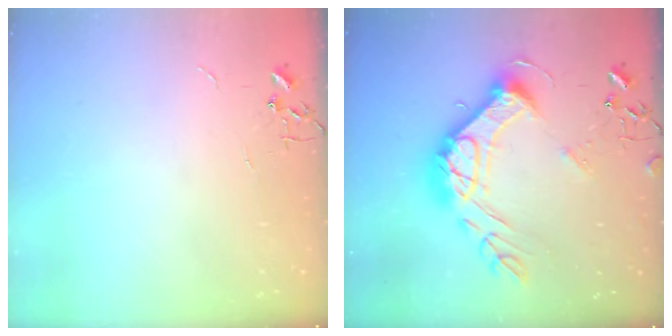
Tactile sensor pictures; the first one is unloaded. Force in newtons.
{"total": 22.5, "press": 22.4, "slide": 1.7}